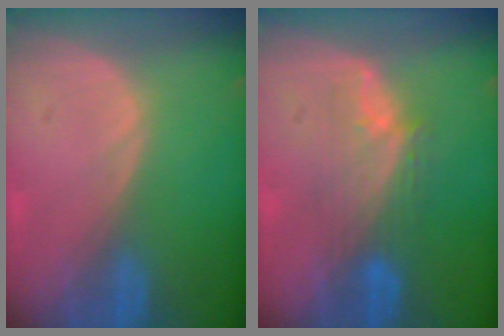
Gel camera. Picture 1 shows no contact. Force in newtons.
{"total": 5.5, "press": 5.4, "slide": 0.7}